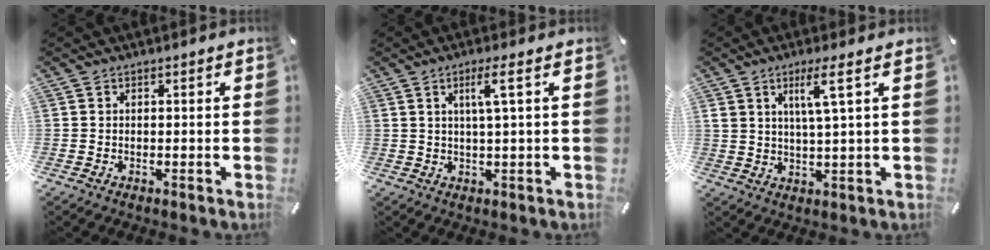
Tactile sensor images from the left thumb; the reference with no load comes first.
{"total": 5.4, "force": [1.7, 0.3, 5.1], "torque": [-0.103, 0.000, 0.024]}
{"total": 6.8, "force": [3.1, 0.6, 6.0], "torque": [-0.118, -0.002, 0.049]}